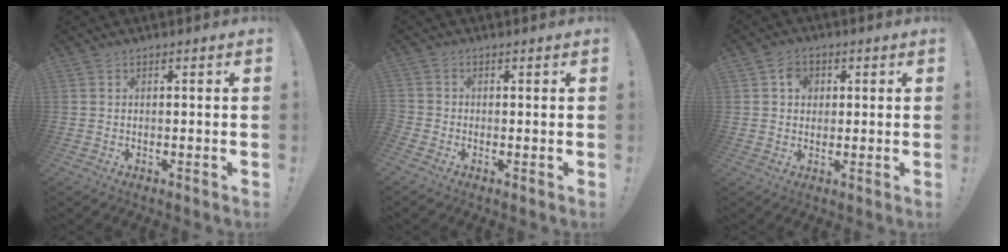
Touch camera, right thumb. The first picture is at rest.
{"total": 1.5, "force": [-0.6, 1.4, 0.3], "torque": [-0.010, 0.007, -0.009]}
{"total": 5.1, "force": [1.5, 4.3, 2.1], "torque": [-0.026, 0.001, 0.025]}